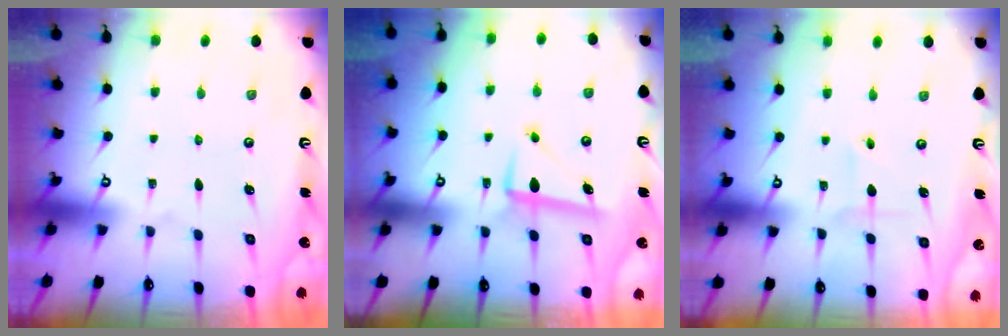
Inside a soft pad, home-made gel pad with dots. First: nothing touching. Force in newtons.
{"total": 6.8, "press": 6.6, "slide": 1.5}
{"total": 1.6, "press": 1.6, "slide": 0.3}